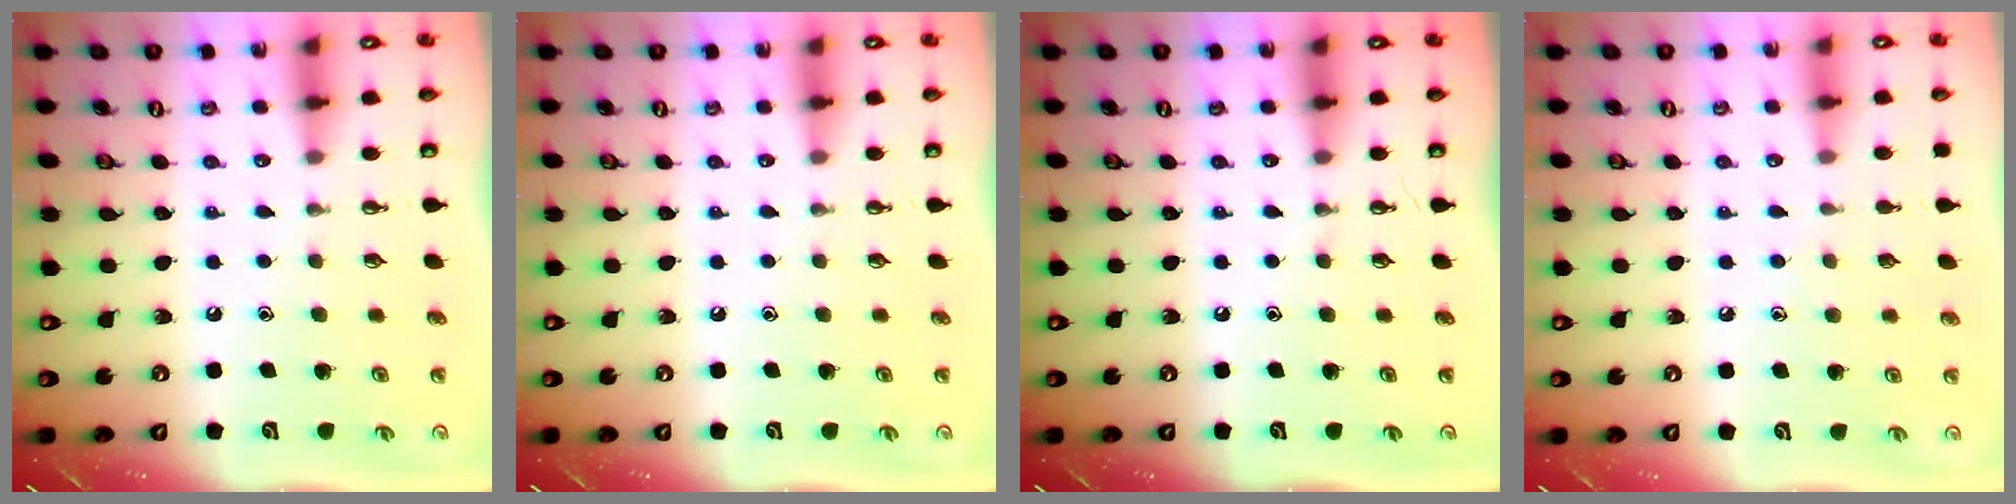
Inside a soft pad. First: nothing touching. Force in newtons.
{"total": 0.0}
{"total": 0.0}
{"total": 4.4, "press": 4.4, "slide": 0.5}